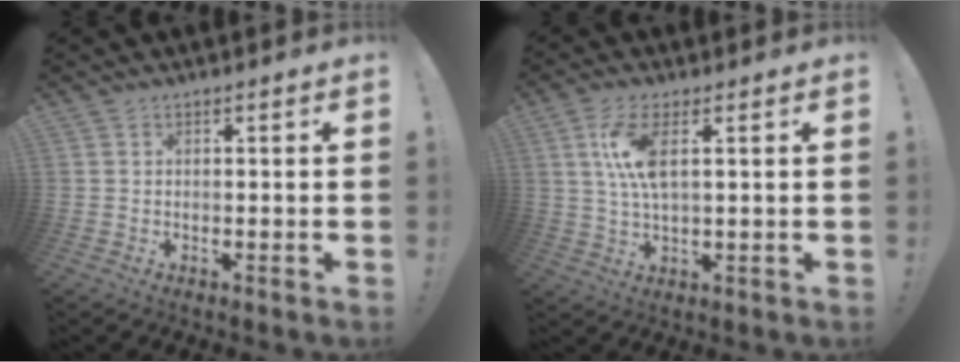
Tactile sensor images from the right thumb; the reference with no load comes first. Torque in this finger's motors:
{"motor_torque": [0.15, 0.12, 1.15, 0.19, 0.34]}